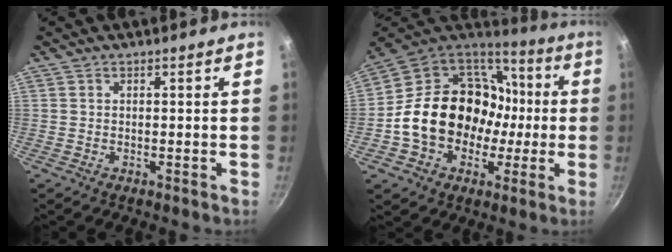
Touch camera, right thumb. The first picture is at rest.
{"total": 23.5, "force": [-1.4, 19.0, 13.7], "torque": [-0.218, 0.059, -0.008]}